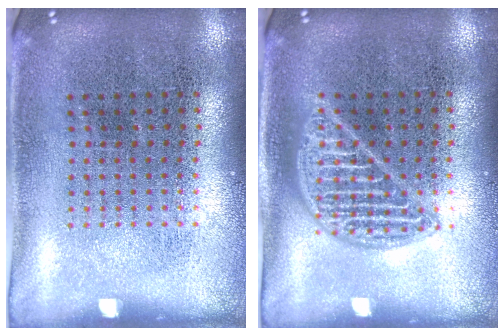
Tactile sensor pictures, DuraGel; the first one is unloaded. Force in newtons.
{"total": 2.3, "press": 2.3, "slide": 0.2}